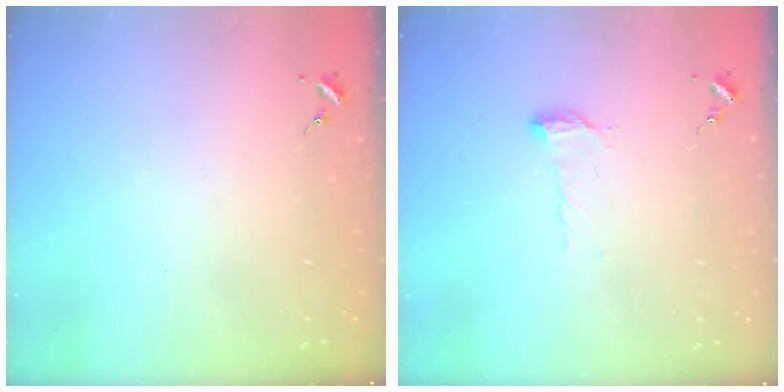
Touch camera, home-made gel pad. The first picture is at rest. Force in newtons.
{"total": 7.1, "press": 7.1, "slide": 0.8}